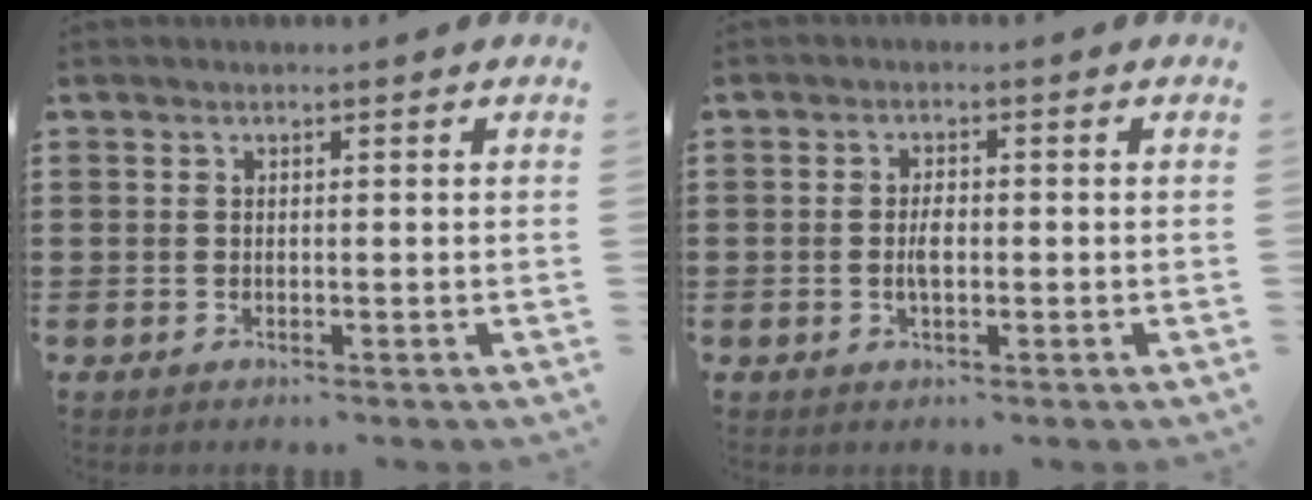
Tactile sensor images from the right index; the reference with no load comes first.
{"total": 2.7, "force": [-0.3, 1.1, 2.5], "torque": [-0.054, -0.003, -0.007]}